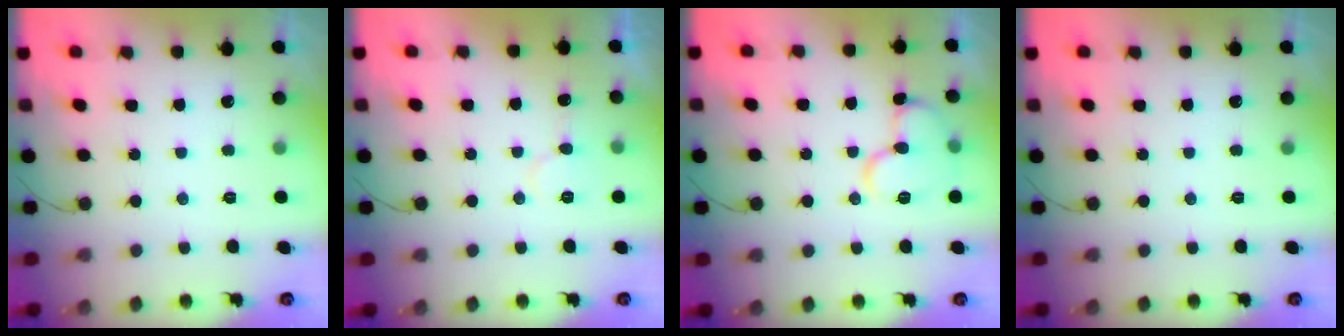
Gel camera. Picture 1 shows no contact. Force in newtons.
{"total": 6.2, "press": 6.1, "slide": 0.6}
{"total": 11.7, "press": 11.7, "slide": 1.0}
{"total": 0.0}